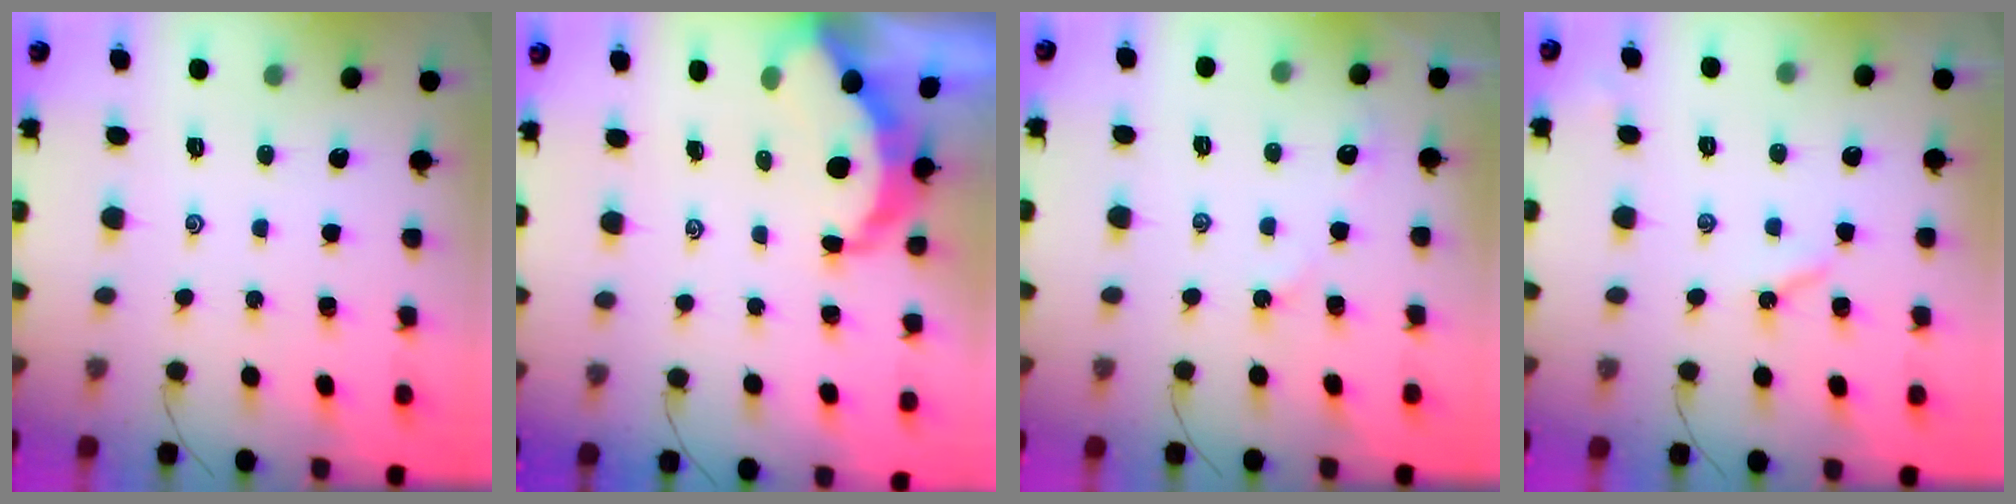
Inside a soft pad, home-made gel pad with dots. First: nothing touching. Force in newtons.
{"total": 5.0, "press": 5.0, "slide": 0.6}
{"total": 2.9, "press": 2.8, "slide": 0.3}
{"total": 2.8, "press": 2.8, "slide": 0.5}